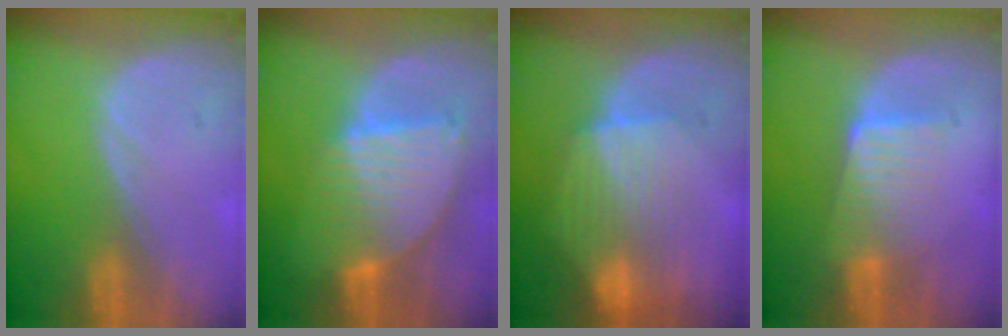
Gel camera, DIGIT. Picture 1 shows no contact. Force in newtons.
{"total": 8.6, "press": 7.5, "slide": 4.1}
{"total": 8.6, "press": 8.0, "slide": 3.2}
{"total": 5.7, "press": 5.4, "slide": 1.9}